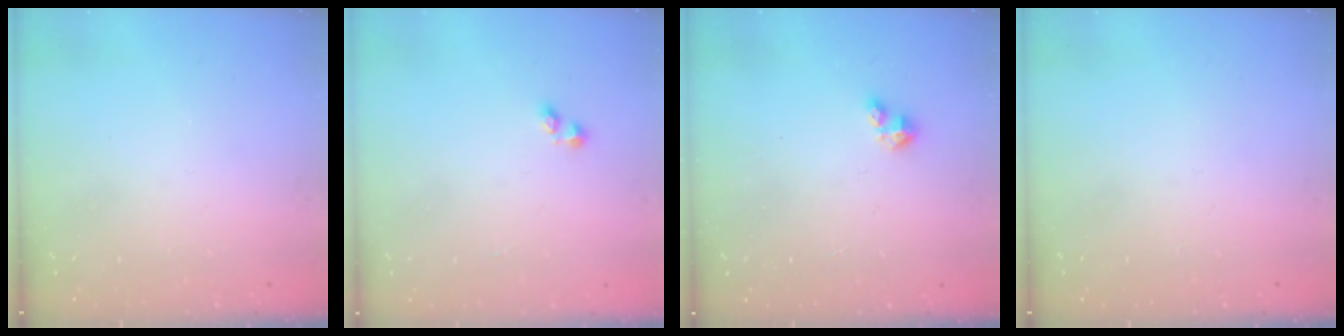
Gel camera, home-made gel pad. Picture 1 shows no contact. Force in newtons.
{"total": 1.6, "press": 1.5, "slide": 0.4}
{"total": 1.6, "press": 1.6, "slide": 0.4}
{"total": 0.0}